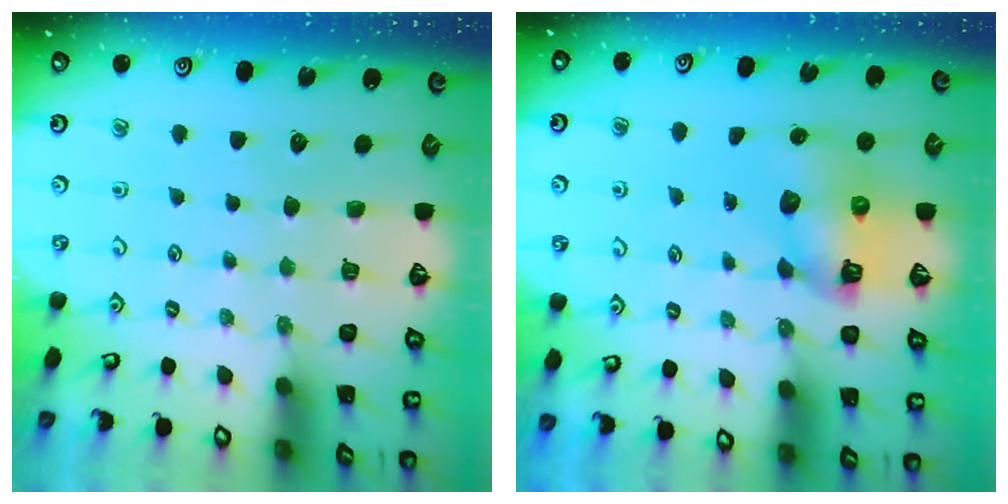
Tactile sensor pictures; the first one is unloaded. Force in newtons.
{"total": 8.2, "press": 8.2, "slide": 1.1}